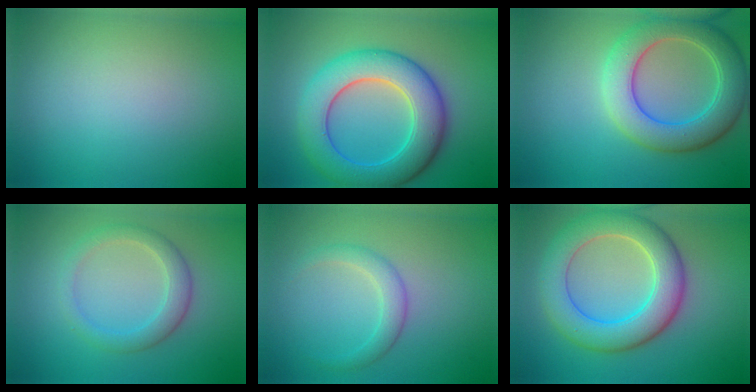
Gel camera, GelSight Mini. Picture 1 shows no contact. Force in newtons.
{"total": 8.7, "press": 8.7, "slide": 0.2}
{"total": 7.0, "press": 7.0, "slide": 0.7}
{"total": 2.9, "press": 2.9, "slide": 0.2}
{"total": 2.1, "press": 2.1, "slide": 0.1}
{"total": 7.6, "press": 7.6, "slide": 0.4}